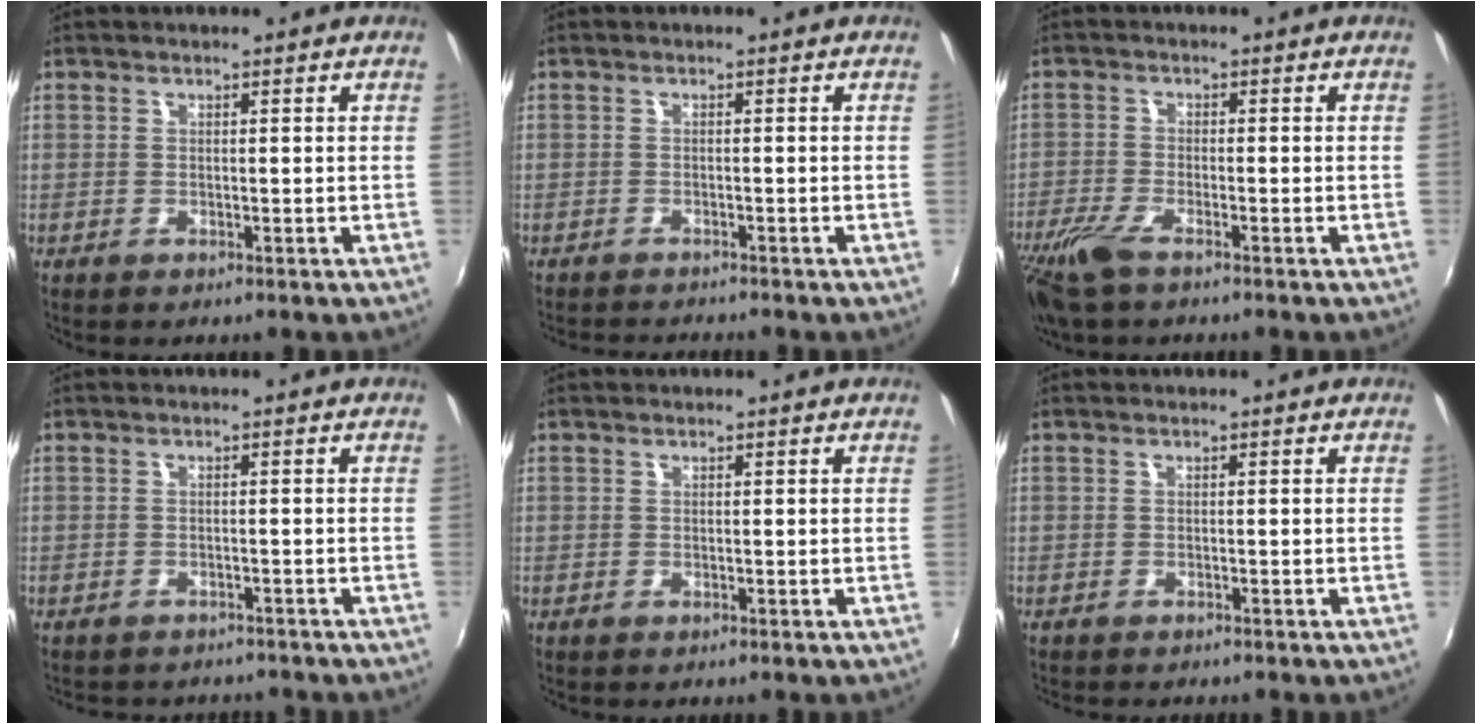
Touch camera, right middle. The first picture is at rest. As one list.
[{"total": 3.2, "force": [-3.1, 0.1, 0.7], "torque": [-0.026, -0.015, -0.055]}, {"total": 7.5, "force": [-5.2, 2.0, 5.0], "torque": [-0.129, -0.023, -0.106]}, {"total": 5.5, "force": [-4.9, 2.0, 1.5], "torque": [-0.037, -0.016, -0.068]}, {"total": 0.0}, {"total": 1.5, "force": [-1.4, 0.4, 0.3], "torque": [-0.011, -0.009, -0.021]}]